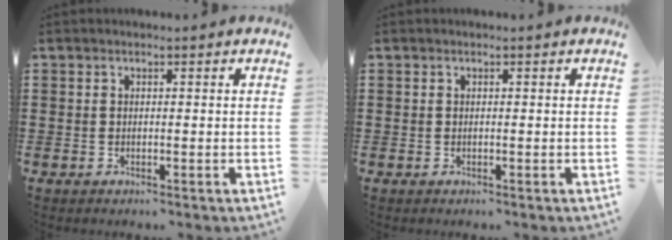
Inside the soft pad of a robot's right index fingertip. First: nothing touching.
{"total": 0.0}